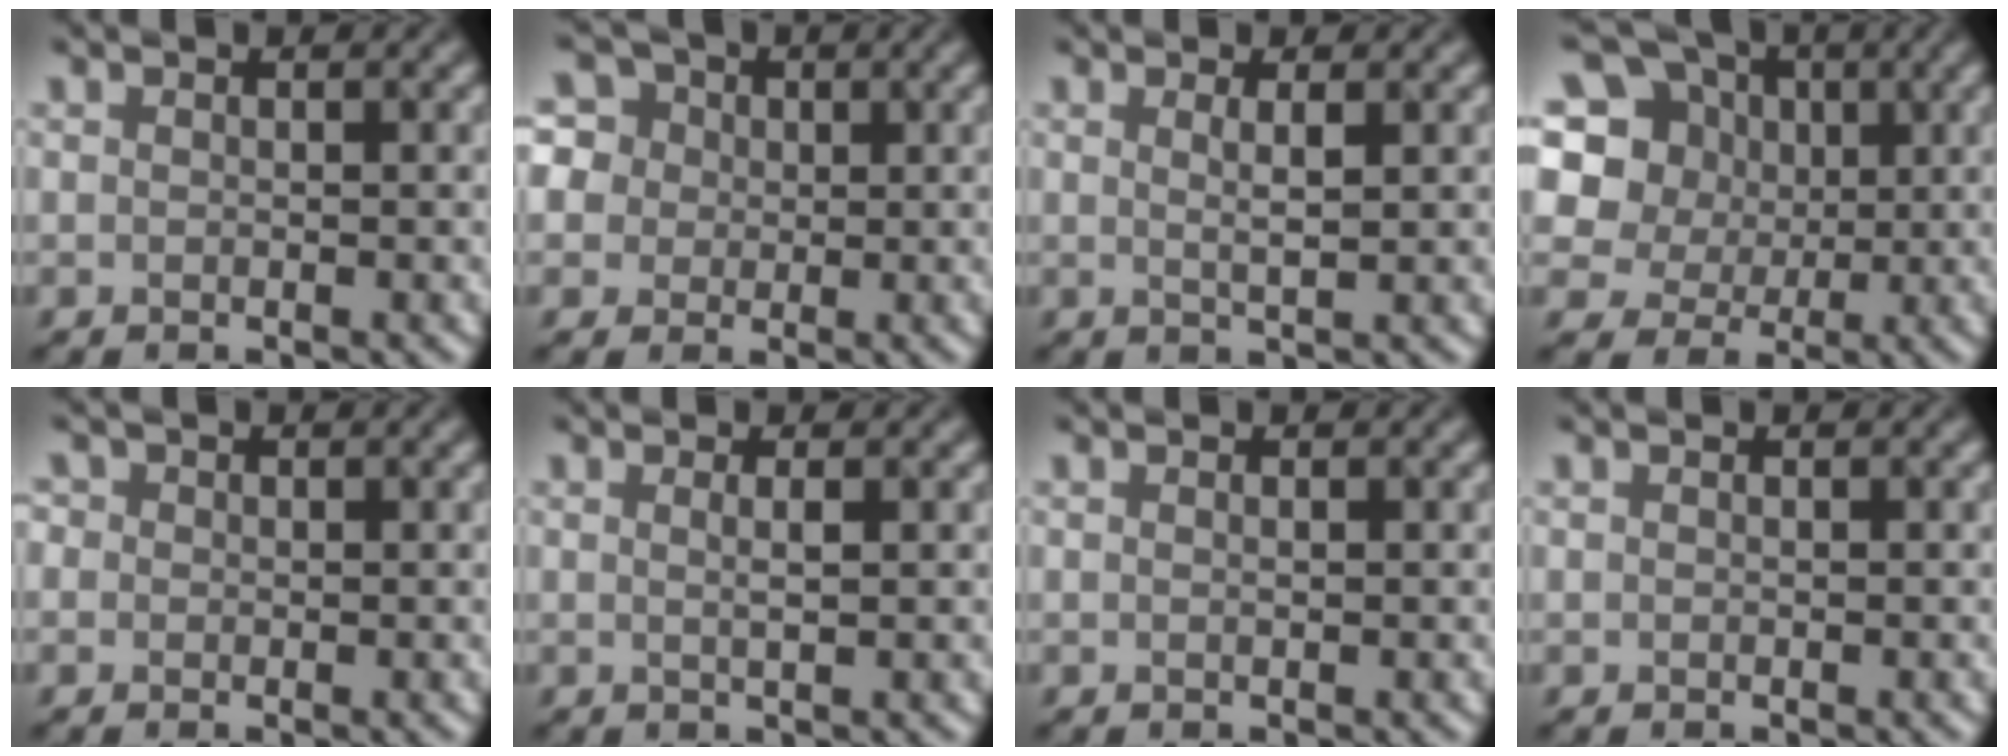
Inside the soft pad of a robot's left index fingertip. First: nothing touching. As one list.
[{"total": 10.7, "force": [5.3, 7.9, 4.9], "torque": [-0.110, 0.040, 0.059]}, {"total": 1.7, "force": [0.5, 0.4, 1.5], "torque": [-0.026, -0.003, 0.004]}, {"total": 11.9, "force": [4.3, 9.5, 5.7], "torque": [-0.138, 0.036, 0.058]}, {"total": 1.3, "force": [0.3, 1.2, 0.4], "torque": [-0.005, 0.005, -0.013]}, {"total": 1.2, "force": [0.2, 0.3, 1.1], "torque": [-0.018, 0.000, -0.002]}, {"total": 0.0}, {"total": 0.0}]